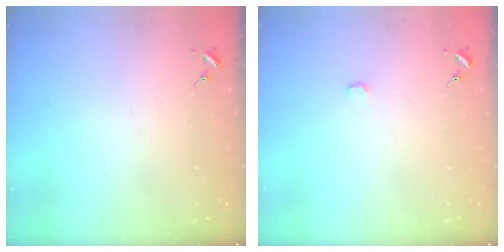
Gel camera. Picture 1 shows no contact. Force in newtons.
{"total": 1.9, "press": 1.9, "slide": 0.2}